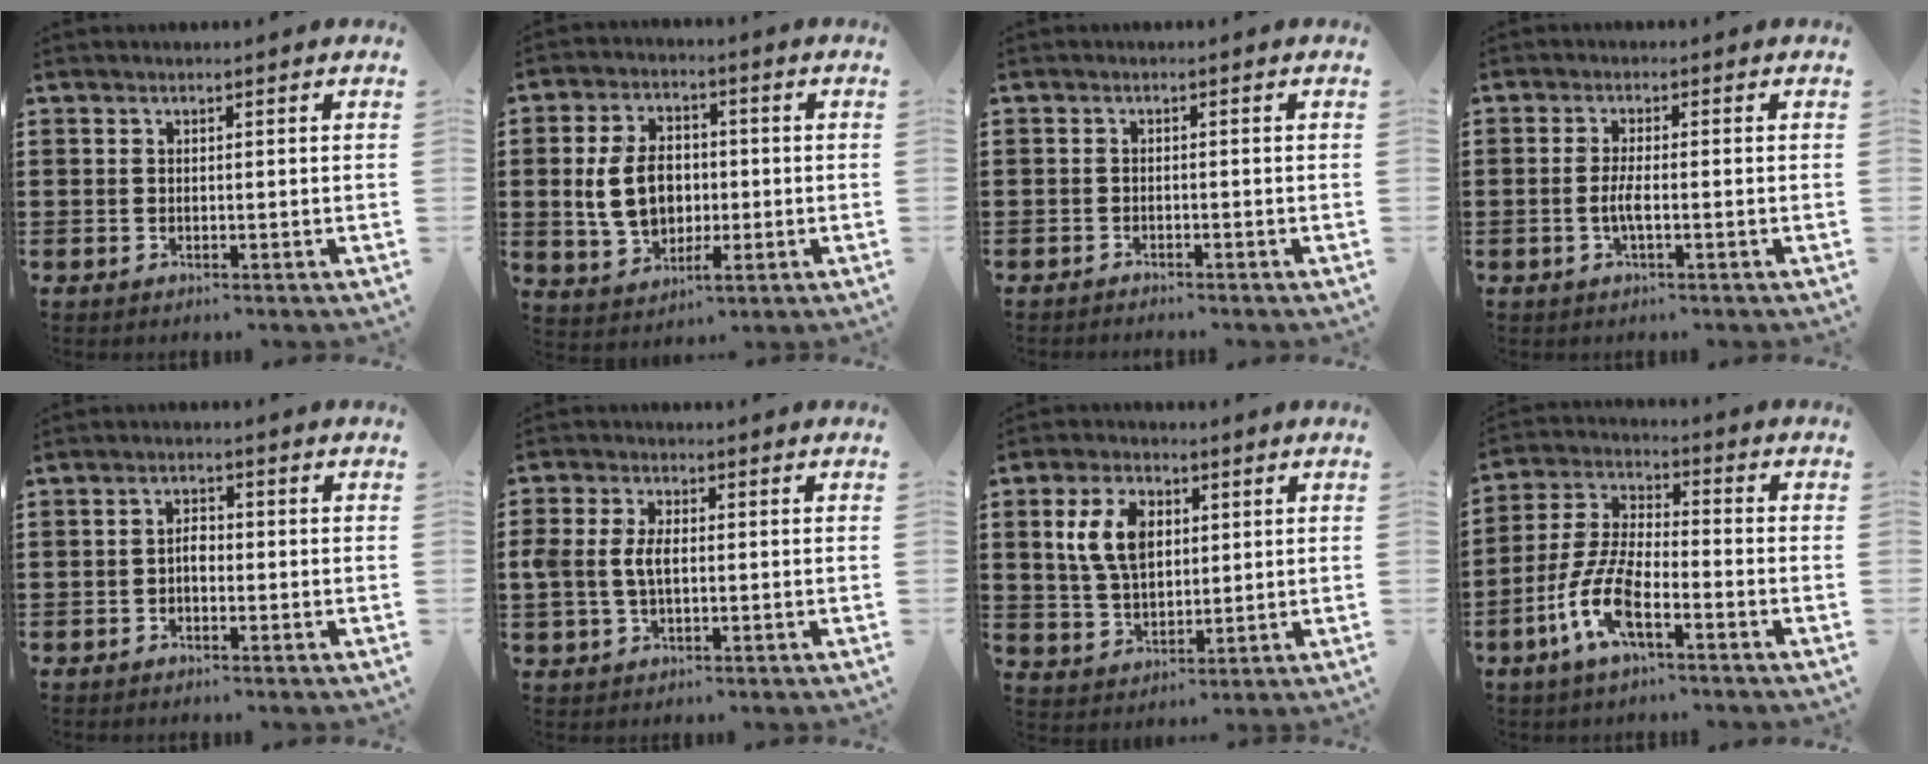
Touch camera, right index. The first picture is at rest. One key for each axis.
{"total": 8.4, "fx": 0.0, "fy": 5.9, "fz": 6.0, "tx": -0.132, "ty": 0.009, "tz": -0.004}
{"total": 1.0, "fx": -1.0, "fy": 0.1, "fz": -0.1, "tx": 0.000, "ty": 0.003, "tz": -0.022}
{"total": 2.8, "fx": -0.8, "fy": 0.5, "fz": 2.6, "tx": -0.061, "ty": -0.005, "tz": -0.018}
{"total": 1.9, "fx": -0.6, "fy": 1.1, "fz": 1.5, "tx": -0.030, "ty": 0.006, "tz": -0.012}
{"total": 4.4, "fx": 0.2, "fy": 2.4, "fz": 3.7, "tx": -0.095, "ty": 0.002, "tz": -0.004}
{"total": 8.3, "fx": 2.3, "fy": 5.2, "fz": 6.0, "tx": -0.144, "ty": 0.014, "tz": 0.036}
{"total": 8.9, "fx": -4.4, "fy": 2.8, "fz": 7.2, "tx": -0.186, "ty": -0.012, "tz": -0.092}